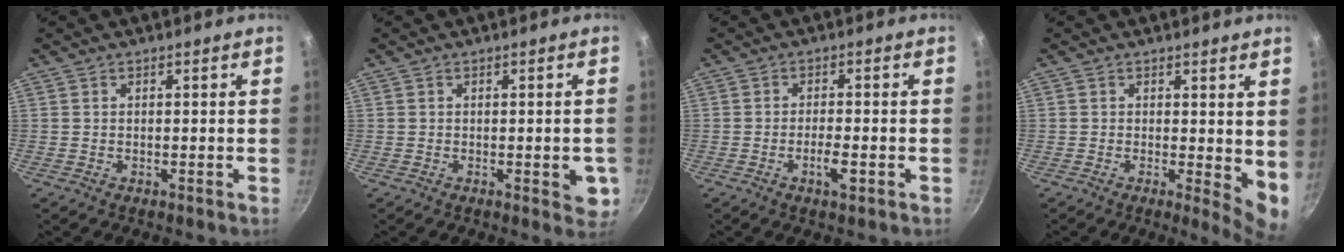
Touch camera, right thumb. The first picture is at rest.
{"total": 4.5, "force": [-1.0, 1.8, 4.0], "torque": [-0.038, -0.004, -0.012]}
{"total": 3.6, "force": [-1.5, 1.0, 3.1], "torque": [-0.055, 0.010, -0.027]}
{"total": 5.9, "force": [0.7, 2.2, 5.4], "torque": [-0.067, -0.015, 0.009]}